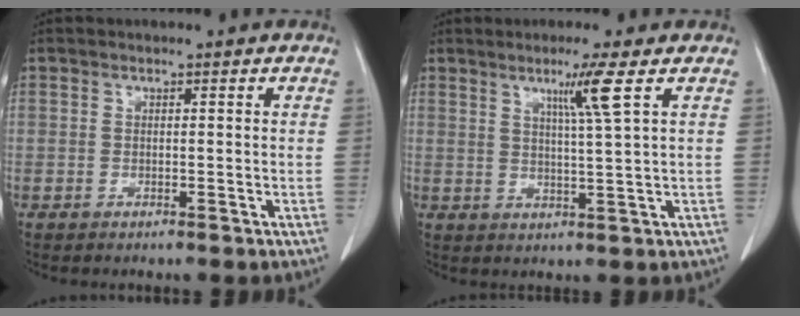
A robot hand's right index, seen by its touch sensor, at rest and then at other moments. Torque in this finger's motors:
{"motor_torque": [0.05, 0.28, 0.06, 0.05]}